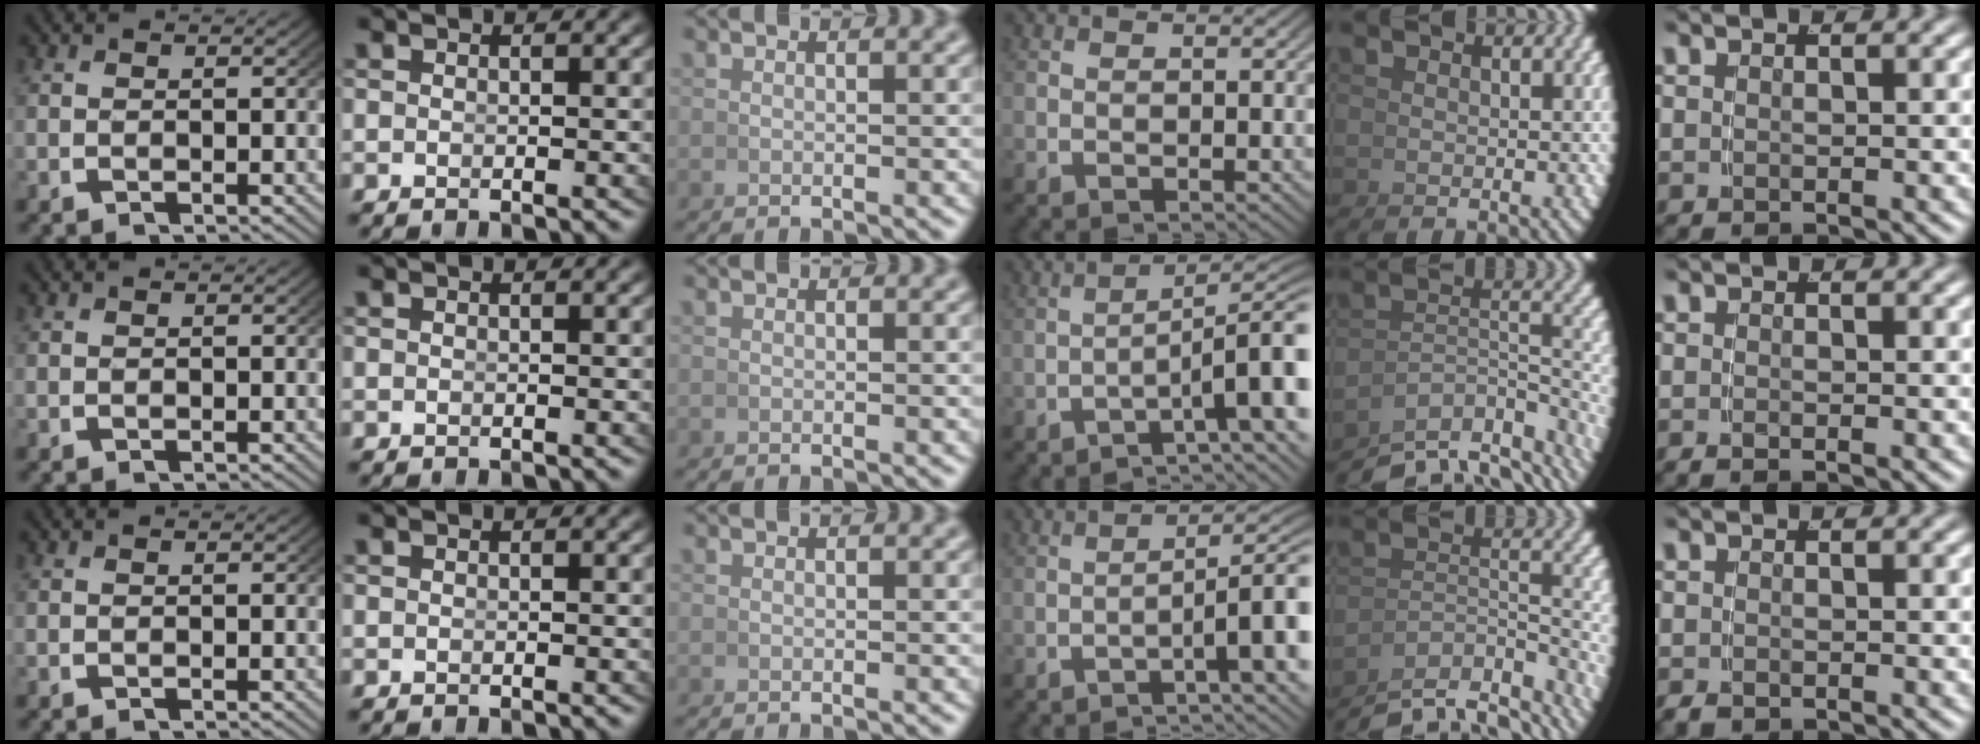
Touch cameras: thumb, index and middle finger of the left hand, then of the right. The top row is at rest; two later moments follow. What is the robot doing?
{"motion": "grasp_and_lifting", "object": "whiteboard"}